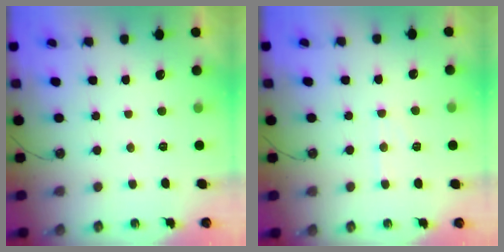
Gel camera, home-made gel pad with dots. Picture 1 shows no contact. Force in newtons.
{"total": 5.3, "press": 5.3, "slide": 0.4}